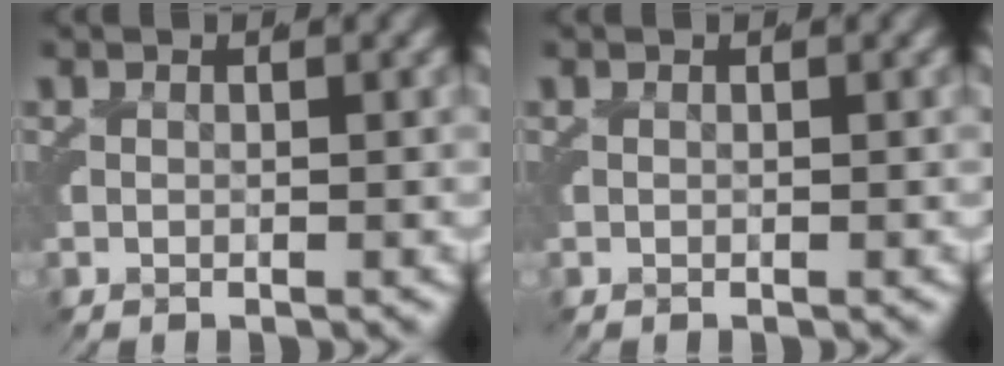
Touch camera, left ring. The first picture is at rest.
{"total": 0.0}